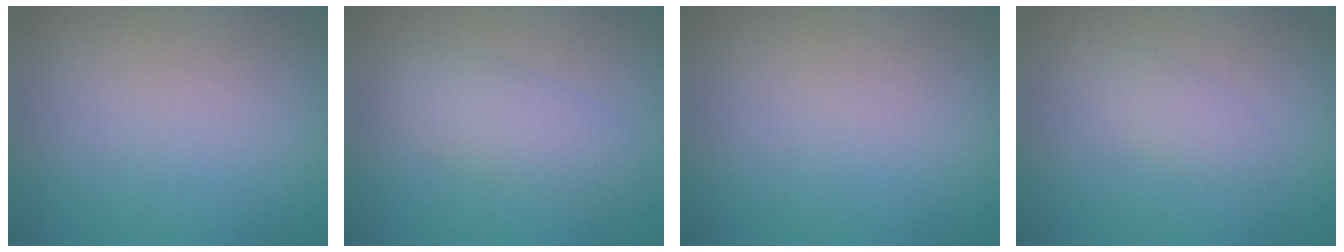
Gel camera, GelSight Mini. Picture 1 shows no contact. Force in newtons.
{"total": 3.0, "press": 3.0, "slide": 0.0}
{"total": 0.0}
{"total": 1.3, "press": 1.3, "slide": 0.1}